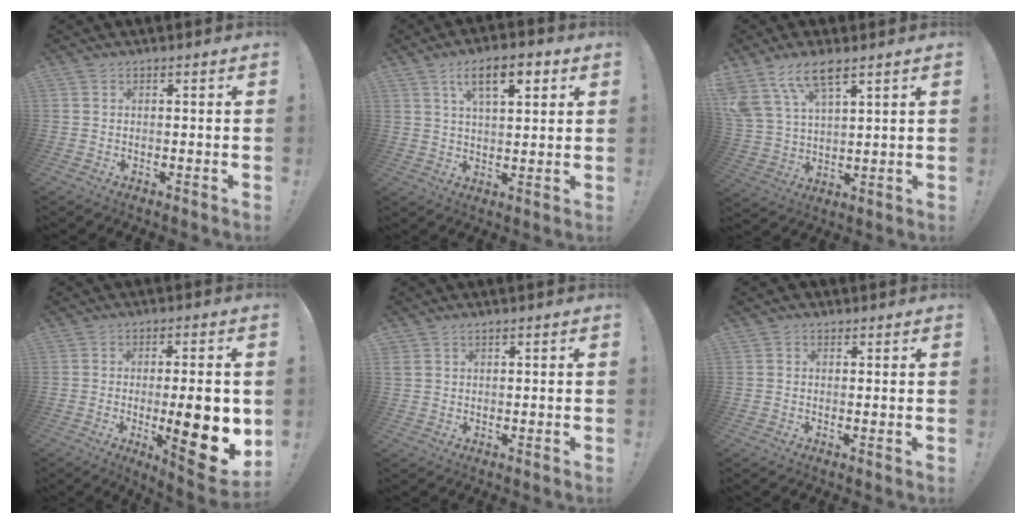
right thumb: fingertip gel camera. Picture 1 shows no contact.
{"total": 10.5, "force": [5.0, 4.1, 8.3], "torque": [-0.121, -0.010, 0.081]}
{"total": 11.0, "force": [7.7, 4.4, 6.5], "torque": [-0.129, -0.032, 0.148]}
{"total": 17.1, "force": [-2.7, 4.5, 16.3], "torque": [-0.207, -0.010, -0.029]}
{"total": 1.6, "force": [1.0, 1.0, 0.6], "torque": [-0.012, -0.001, 0.021]}
{"total": 1.3, "force": [0.8, 0.9, 0.5], "torque": [0.004, -0.003, 0.012]}